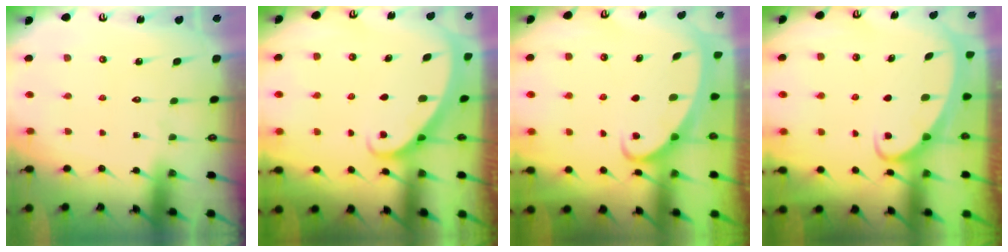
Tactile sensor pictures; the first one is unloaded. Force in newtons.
{"total": 1.3, "press": 1.3, "slide": 0.1}
{"total": 2.2, "press": 2.2, "slide": 0.3}
{"total": 2.4, "press": 2.4, "slide": 0.3}